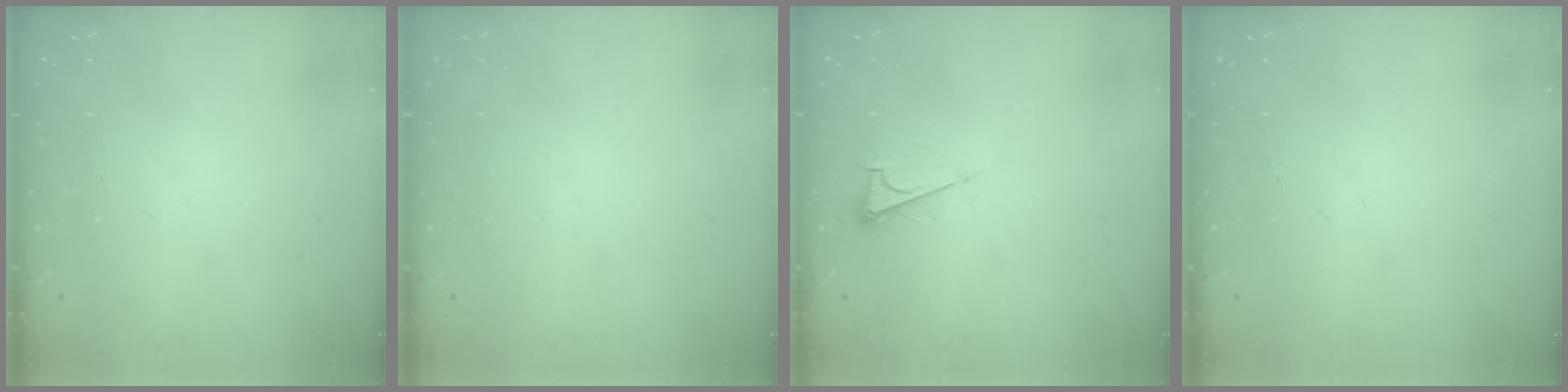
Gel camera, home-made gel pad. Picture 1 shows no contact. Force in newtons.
{"total": 0.0}
{"total": 6.3, "press": 6.3, "slide": 0.7}
{"total": 0.0}